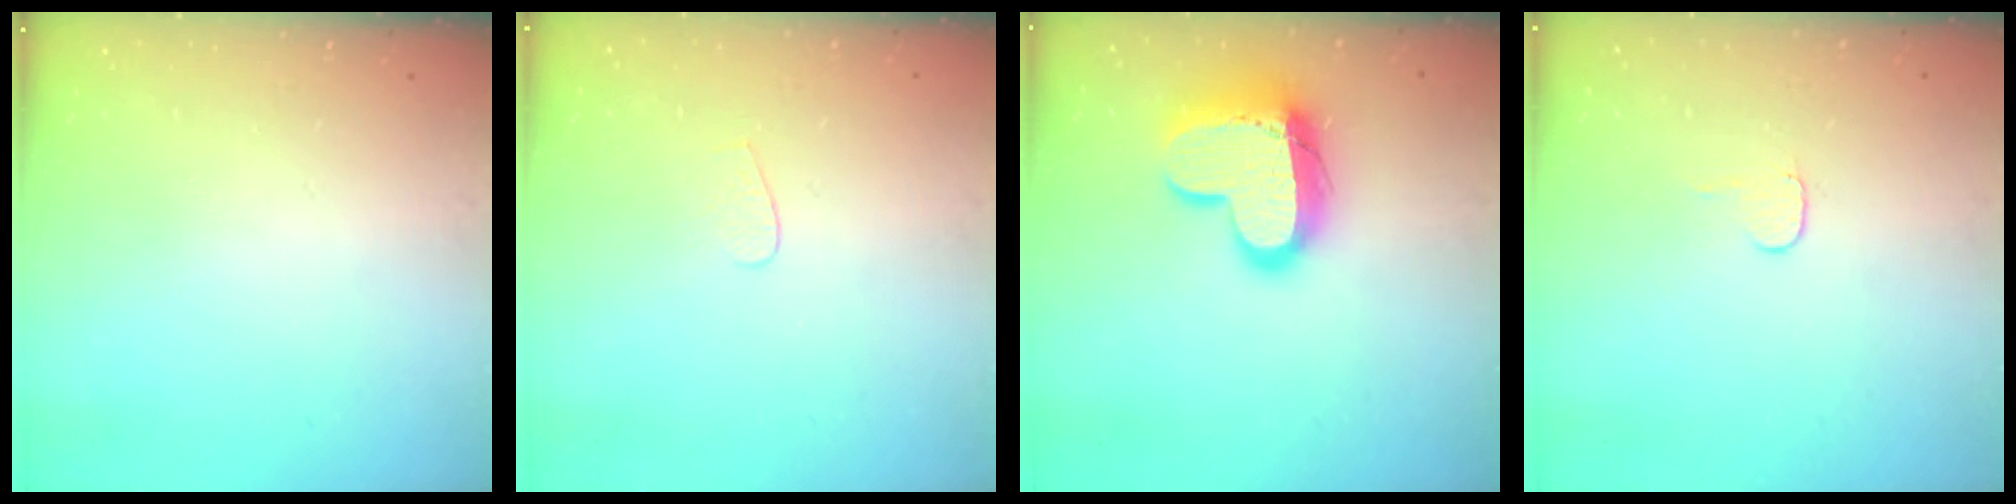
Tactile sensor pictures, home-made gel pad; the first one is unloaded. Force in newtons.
{"total": 3.5, "press": 3.5, "slide": 0.3}
{"total": 17.4, "press": 17.3, "slide": 1.5}
{"total": 4.0, "press": 4.0, "slide": 0.5}